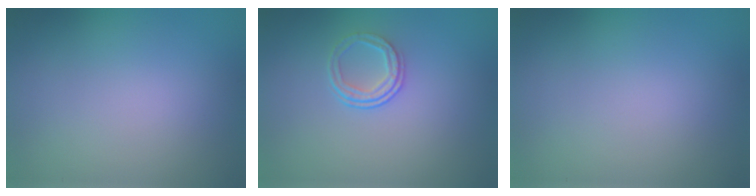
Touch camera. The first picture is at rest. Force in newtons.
{"total": 2.1, "press": 1.4, "slide": 1.5}
{"total": 0.0}